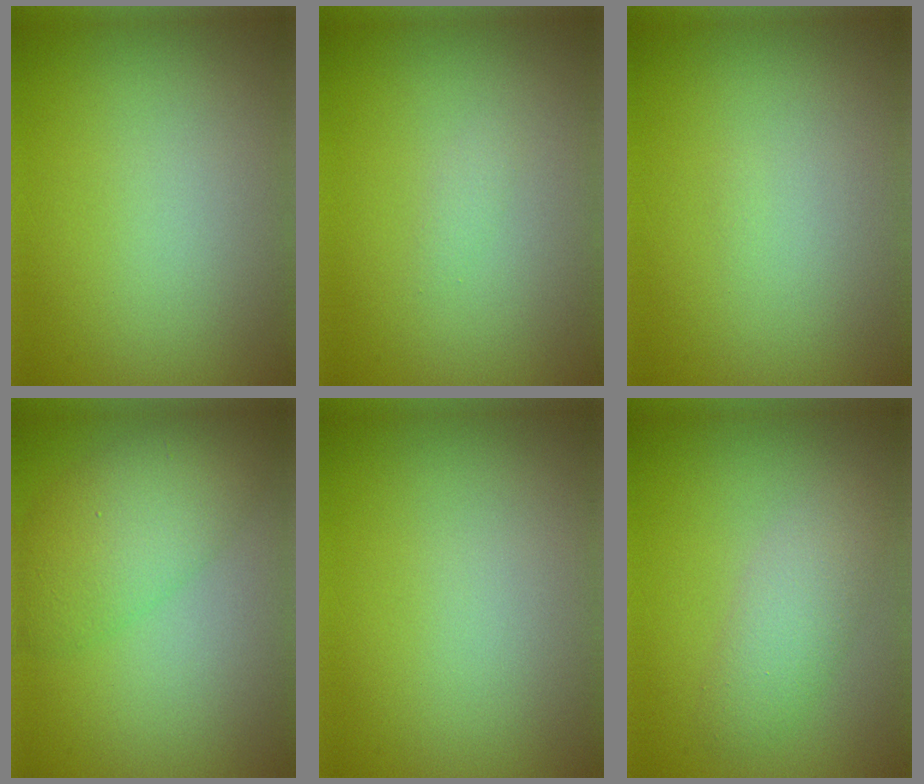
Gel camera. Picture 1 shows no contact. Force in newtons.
{"total": 0.7, "press": 0.6, "slide": 0.1}
{"total": 0.0}
{"total": 5.2, "press": 5.2, "slide": 0.3}
{"total": 0.0}
{"total": 2.8, "press": 2.8, "slide": 0.1}